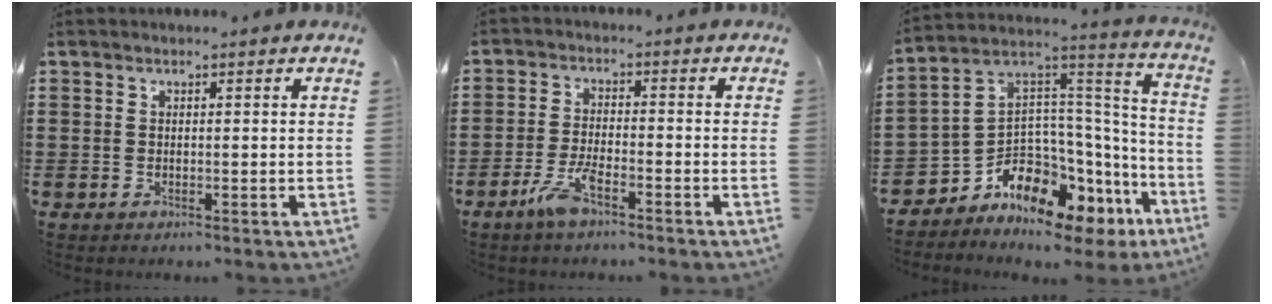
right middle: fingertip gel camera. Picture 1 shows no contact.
{"total": 5.1, "force": [-3.2, 1.1, 3.9], "torque": [-0.091, -0.004, -0.063]}
{"total": 6.6, "force": [-5.2, 3.7, 1.8], "torque": [-0.069, -0.034, -0.107]}